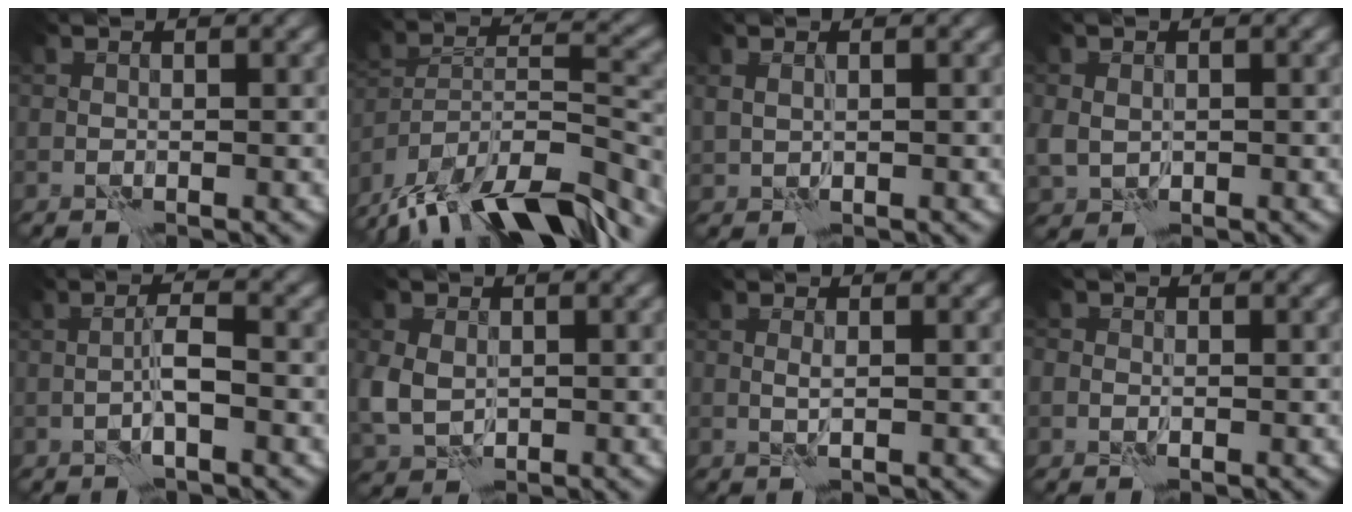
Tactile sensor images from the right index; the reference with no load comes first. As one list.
[{"total": 15.1, "force": [-12.4, 4.3, 7.4], "torque": [-0.142, -0.001, -0.190]}, {"total": 0.9, "force": [0.6, 0.4, 0.6], "torque": [-0.015, -0.002, 0.016]}, {"total": 2.4, "force": [-0.1, 2.0, 1.3], "torque": [-0.034, -0.009, -0.001]}, {"total": 1.9, "force": [-0.5, 0.0, 1.8], "torque": [-0.034, 0.010, -0.013]}, {"total": 3.9, "force": [0.0, 3.1, 2.5], "torque": [-0.066, -0.006, -0.003]}, {"total": 0.8, "force": [0.4, -0.2, 0.6], "torque": [-0.016, -0.001, 0.007]}, {"total": 0.5, "force": [-0.1, 0.5, 0.2], "torque": [-0.003, 0.001, -0.005]}]